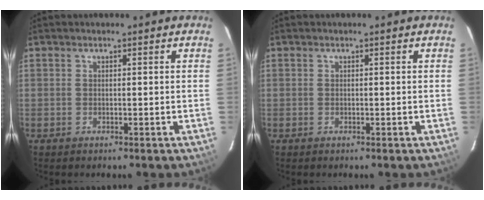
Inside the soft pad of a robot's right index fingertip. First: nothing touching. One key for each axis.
{"total": 0.0}